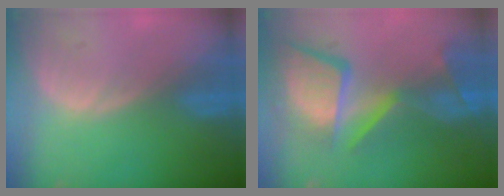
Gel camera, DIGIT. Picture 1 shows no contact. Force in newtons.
{"total": 13.8, "press": 11.2, "slide": 8.0}